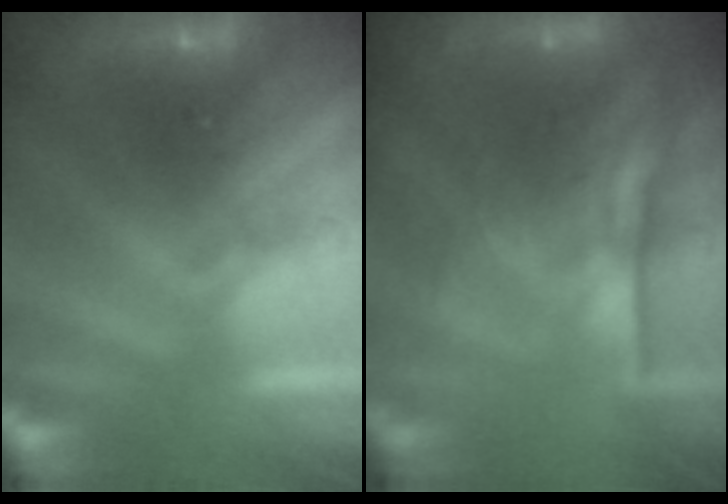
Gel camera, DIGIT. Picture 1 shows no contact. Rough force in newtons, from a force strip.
{"total": 7.5}